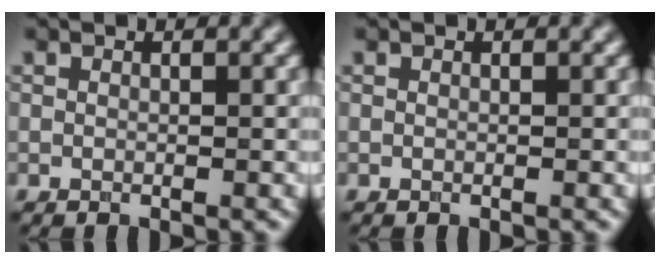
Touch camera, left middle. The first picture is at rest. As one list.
[{"total": 0.0}]